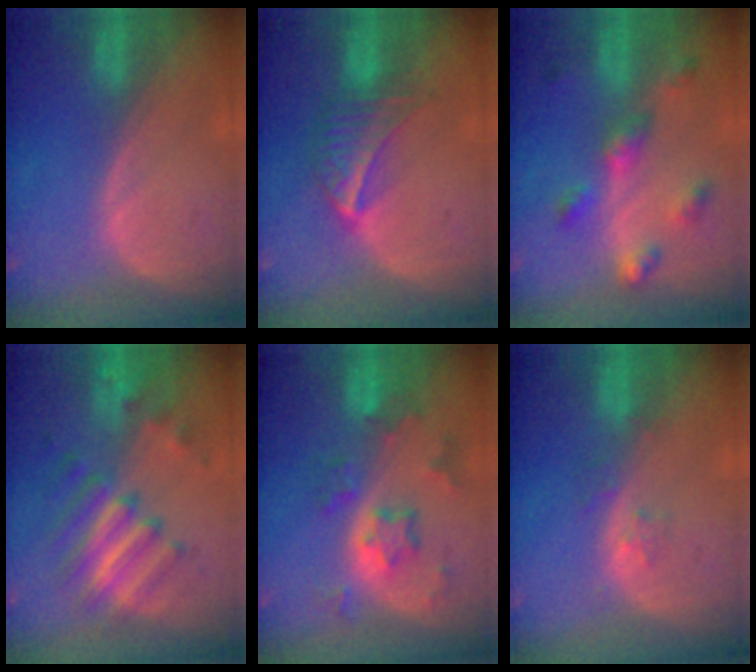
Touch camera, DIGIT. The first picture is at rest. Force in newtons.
{"total": 7.1, "press": 6.2, "slide": 3.4}
{"total": 6.0, "press": 5.8, "slide": 1.7}
{"total": 8.5, "press": 8.2, "slide": 2.0}
{"total": 7.3, "press": 6.5, "slide": 3.2}
{"total": 1.9, "press": 1.9, "slide": 0.2}